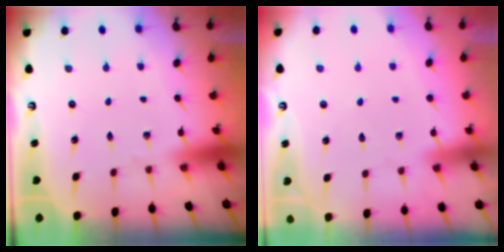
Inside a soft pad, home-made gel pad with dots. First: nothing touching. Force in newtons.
{"total": 4.4, "press": 4.3, "slide": 0.7}